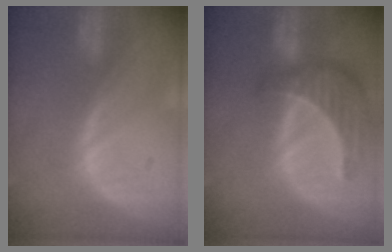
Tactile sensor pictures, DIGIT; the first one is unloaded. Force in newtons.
{"total": 8.1, "press": 7.6, "slide": 2.8}